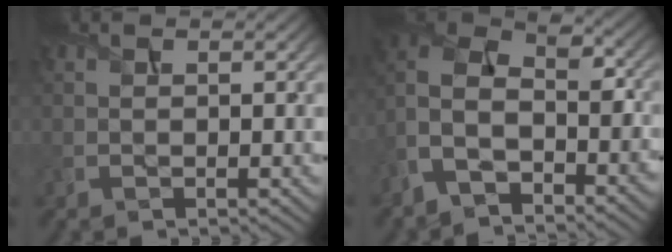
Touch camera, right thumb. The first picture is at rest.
{"total": 9.9, "force": [-6.0, 5.4, 5.7], "torque": [-0.131, -0.013, -0.124]}